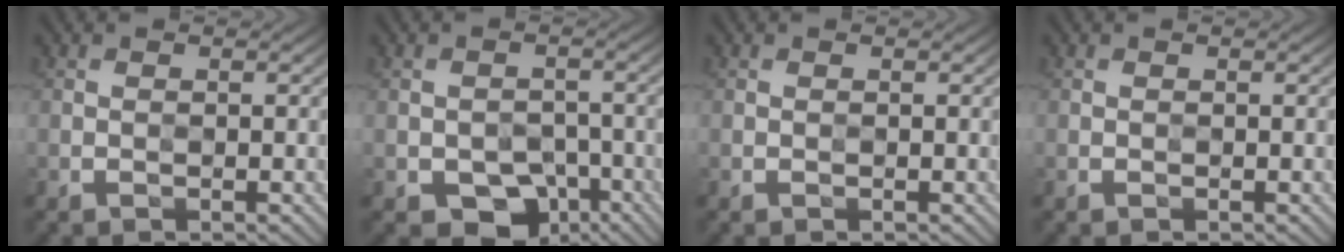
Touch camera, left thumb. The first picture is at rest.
{"total": 6.8, "force": [-3.8, 4.6, 3.3], "torque": [-0.046, -0.008, -0.060]}
{"total": 0.0}
{"total": 0.0}